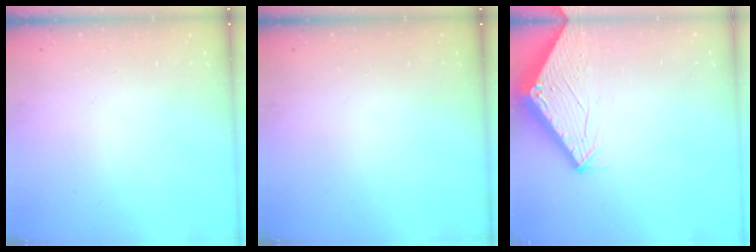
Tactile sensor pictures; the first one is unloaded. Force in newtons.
{"total": 0.0}
{"total": 2.8, "press": 2.8, "slide": 0.1}